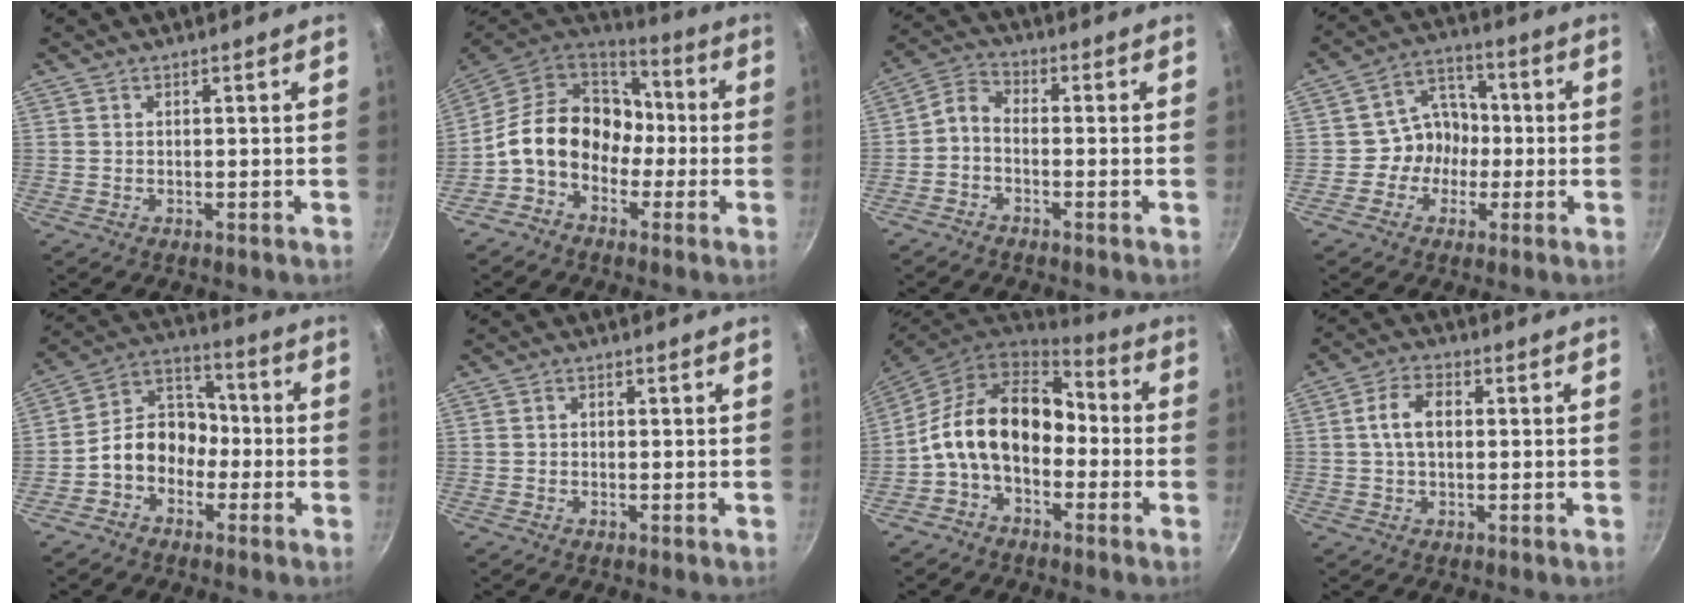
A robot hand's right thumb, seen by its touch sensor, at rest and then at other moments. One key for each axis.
{"total": 16.9, "fx": -2.3, "fy": 13.4, "fz": 10.0, "tx": -0.134, "ty": 0.058, "tz": -0.058}
{"total": 4.0, "fx": -1.7, "fy": 2.3, "fz": 2.8, "tx": -0.068, "ty": 0.031, "tz": -0.047}
{"total": 9.0, "fx": -1.4, "fy": 8.0, "fz": 4.0, "tx": -0.015, "ty": 0.029, "tz": -0.036}
{"total": 11.0, "fx": -3.5, "fy": 8.7, "fz": 5.7, "tx": -0.051, "ty": 0.057, "tz": -0.085}
{"total": 1.1, "fx": -0.3, "fy": 0.9, "fz": 0.5, "tx": -0.007, "ty": 0.005, "tz": -0.007}
{"total": 15.2, "fx": -2.0, "fy": 10.4, "fz": 10.9, "tx": -0.161, "ty": 0.051, "tz": -0.055}
{"total": 6.5, "fx": 0.6, "fy": 4.1, "fz": 5.0, "tx": -0.086, "ty": 0.016, "tz": 0.004}